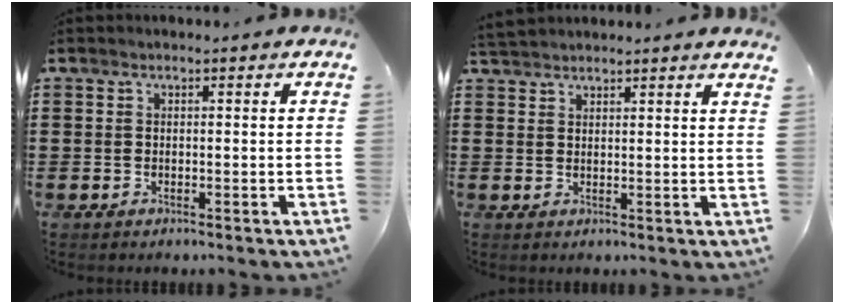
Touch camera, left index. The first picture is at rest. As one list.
[{"total": 2.5, "force": [2.5, -0.4, 0.2], "torque": [-0.012, -0.001, 0.049]}]